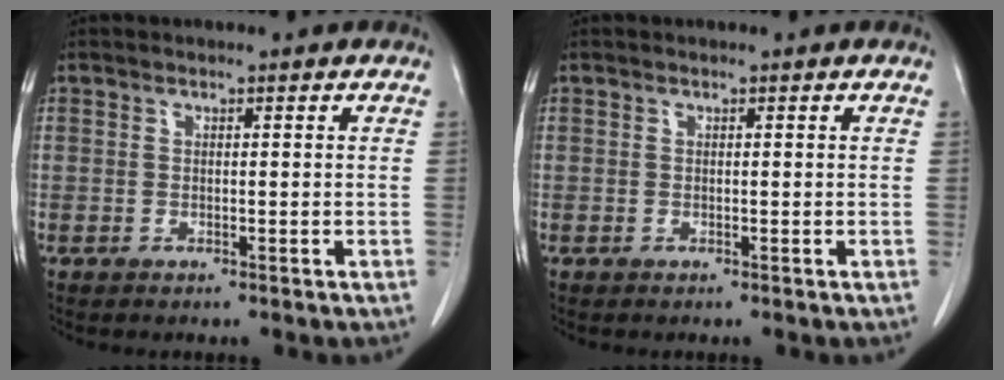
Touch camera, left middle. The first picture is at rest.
{"total": 0.0}